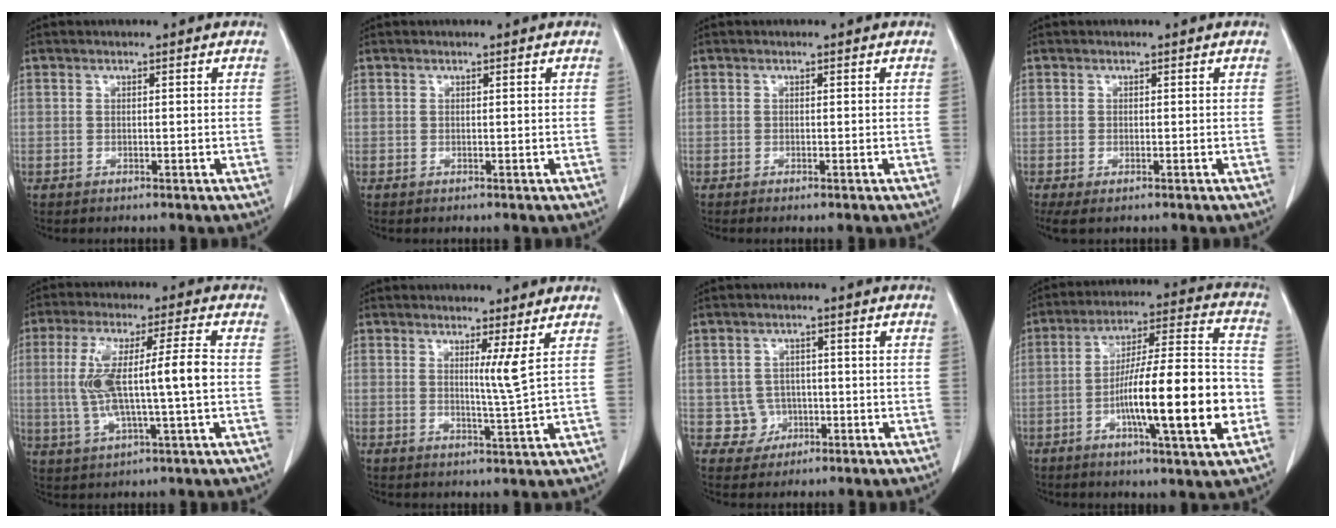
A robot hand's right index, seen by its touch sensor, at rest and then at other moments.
{"total": 0.0}
{"total": 0.6, "force": [-0.4, -0.1, 0.4], "torque": [-0.010, -0.002, -0.006]}
{"total": 2.5, "force": [-1.6, 0.8, 1.7], "torque": [-0.030, -0.009, -0.023]}
{"total": 11.8, "force": [-0.2, 1.0, 11.8], "torque": [-0.234, 0.016, -0.001]}
{"total": 2.9, "force": [1.2, -1.1, 2.3], "torque": [-0.043, -0.019, 0.025]}
{"total": 3.4, "force": [-0.8, 3.3, 0.0], "torque": [0.012, 0.012, -0.006]}
{"total": 18.9, "force": [-5.0, 1.7, 18.1], "torque": [-0.292, 0.007, -0.077]}